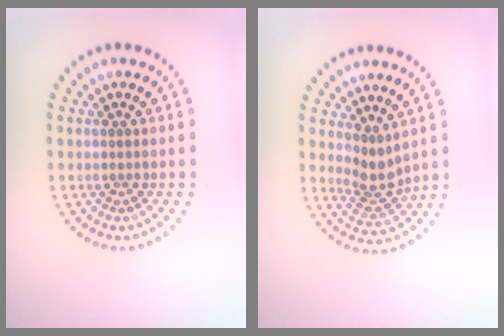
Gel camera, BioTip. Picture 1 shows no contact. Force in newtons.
{"total": 2.6, "press": 2.0, "slide": 1.7}